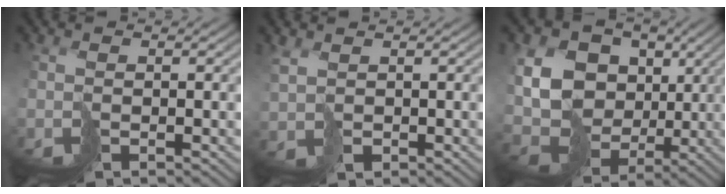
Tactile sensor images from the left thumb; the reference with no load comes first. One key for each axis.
{"total": 1.8, "fx": 1.6, "fy": 0.7, "fz": 0.3, "tx": -0.016, "ty": 0.002, "tz": 0.039}
{"total": 15.5, "fx": 2.8, "fy": 12.8, "fz": 8.2, "tx": -0.225, "ty": 0.011, "tz": 0.061}